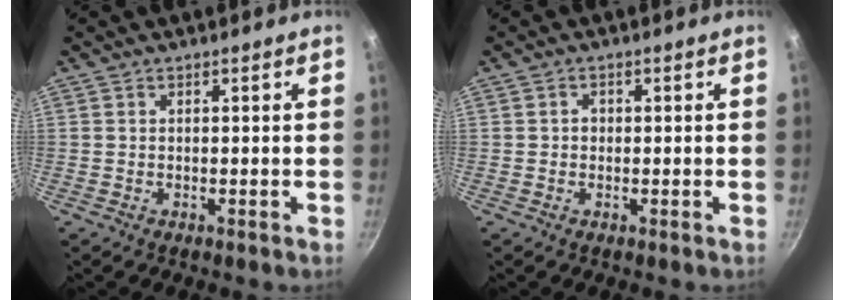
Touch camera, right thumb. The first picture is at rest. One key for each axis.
{"total": 1.2, "fx": 0.0, "fy": 1.1, "fz": 0.6, "tx": -0.003, "ty": 0.004, "tz": -0.003}